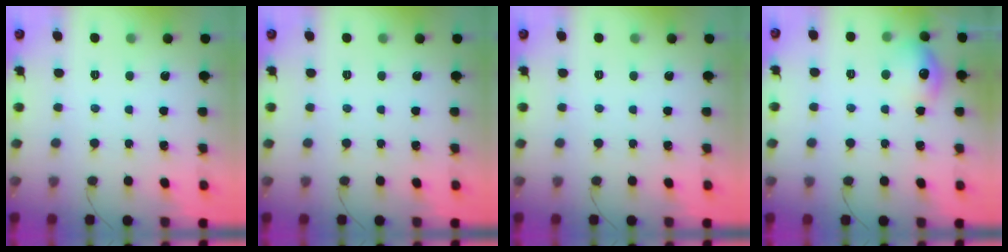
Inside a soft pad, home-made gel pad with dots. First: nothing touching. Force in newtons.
{"total": 0.0}
{"total": 0.0}
{"total": 10.9, "press": 10.8, "slide": 0.5}